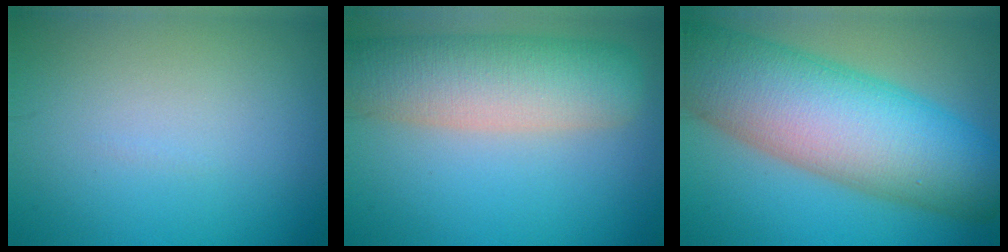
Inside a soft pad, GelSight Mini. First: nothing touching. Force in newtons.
{"total": 8.1, "press": 8.1, "slide": 0.5}
{"total": 14.3, "press": 14.3, "slide": 0.2}